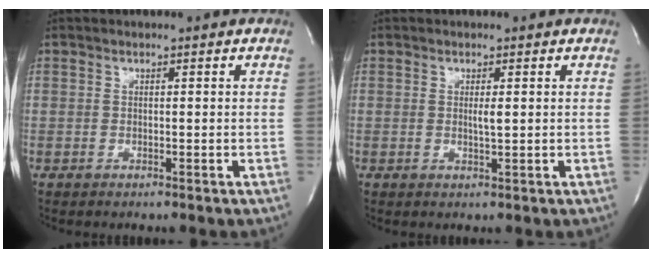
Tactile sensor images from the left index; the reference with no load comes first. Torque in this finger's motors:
{"motor_torque": [0.07, 0.04, 0.01, 0.02]}